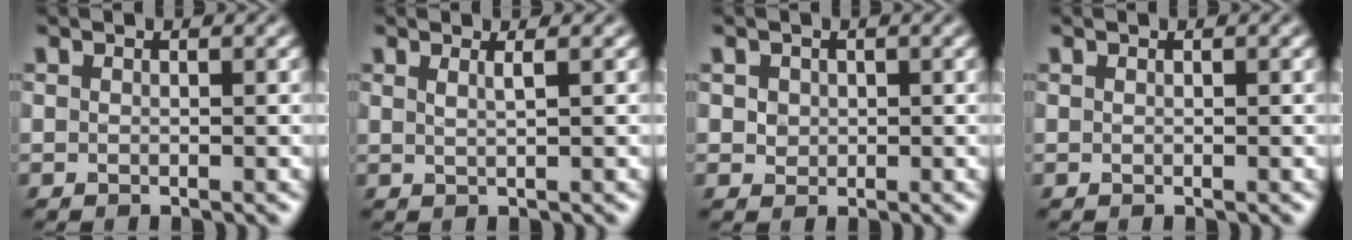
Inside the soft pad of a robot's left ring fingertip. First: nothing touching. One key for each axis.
{"total": 1.2, "fx": 0.6, "fy": 0.4, "fz": 1.0, "tx": -0.008, "ty": 0.000, "tz": 0.006}
{"total": 1.4, "fx": 0.4, "fy": 1.3, "fz": 0.5, "tx": -0.006, "ty": 0.002, "tz": 0.014}
{"total": 0.0}